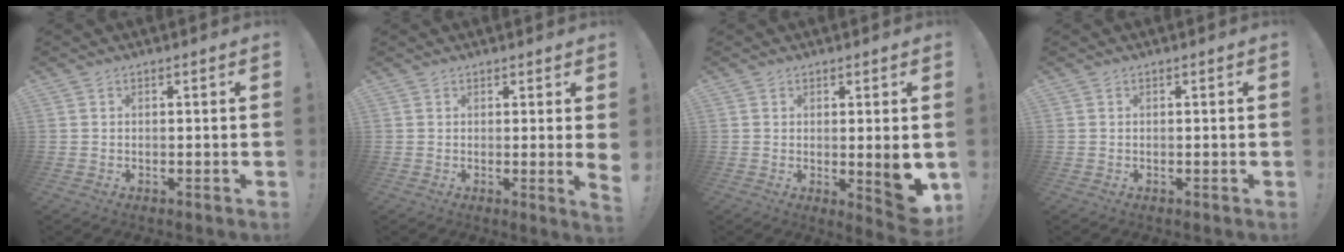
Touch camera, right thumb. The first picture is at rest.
{"total": 2.8, "force": [0.7, -0.3, 2.6], "torque": [-0.030, -0.019, 0.010]}
{"total": 7.5, "force": [0.0, 2.0, 7.2], "torque": [-0.075, -0.019, 0.006]}
{"total": 0.0}